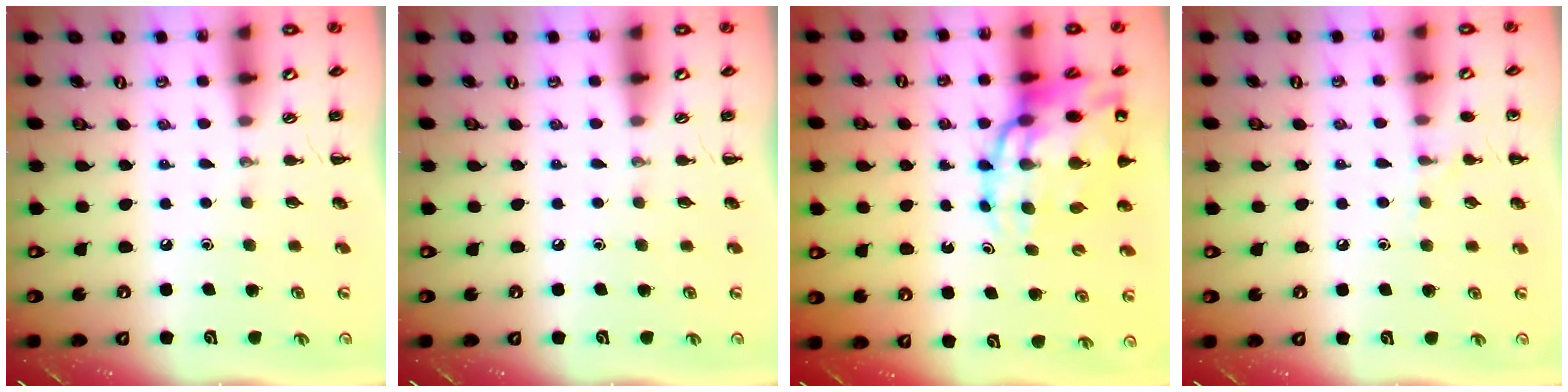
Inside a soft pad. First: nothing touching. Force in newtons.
{"total": 0.0}
{"total": 19.3, "press": 18.7, "slide": 5.0}
{"total": 7.1, "press": 6.8, "slide": 2.1}